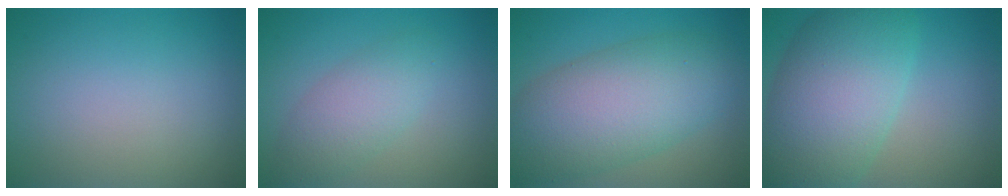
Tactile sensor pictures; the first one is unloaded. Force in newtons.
{"total": 3.5, "press": 3.5, "slide": 0.1}
{"total": 9.6, "press": 9.6, "slide": 0.5}
{"total": 10.5, "press": 10.5, "slide": 0.4}